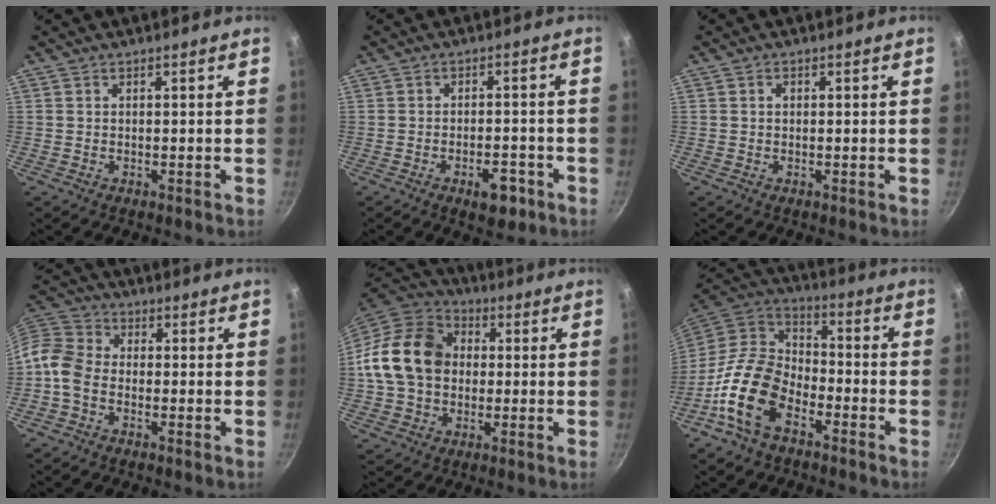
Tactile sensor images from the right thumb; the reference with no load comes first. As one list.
[{"total": 5.6, "force": [-2.9, 2.8, 3.9], "torque": [-0.037, 0.017, -0.033]}, {"total": 0.8, "force": [0.1, 0.7, 0.5], "torque": [-0.007, 0.004, 0.003]}, {"total": 7.0, "force": [-2.5, 5.1, 4.2], "torque": [-0.083, 0.032, -0.070]}, {"total": 17.5, "force": [0.9, 13.8, 10.8], "torque": [-0.179, 0.031, 0.003]}, {"total": 15.7, "force": [-7.7, 9.5, 9.8], "torque": [-0.161, 0.059, -0.169]}]